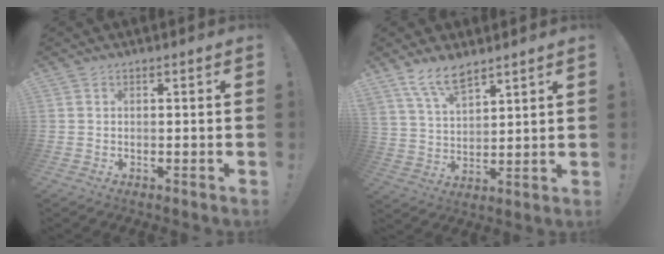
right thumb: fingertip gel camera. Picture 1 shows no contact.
{"total": 9.2, "force": [7.4, 3.5, 4.3], "torque": [-0.086, -0.040, 0.141]}